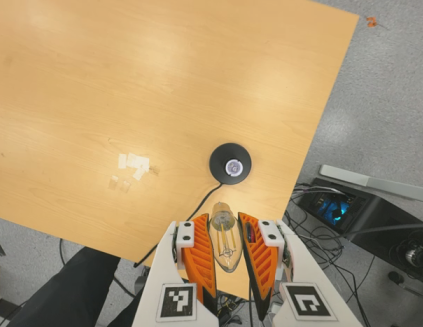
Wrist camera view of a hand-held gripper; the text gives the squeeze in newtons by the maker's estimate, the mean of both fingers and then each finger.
{"total": 19.6, "left": 21.2, "right": 18.0}